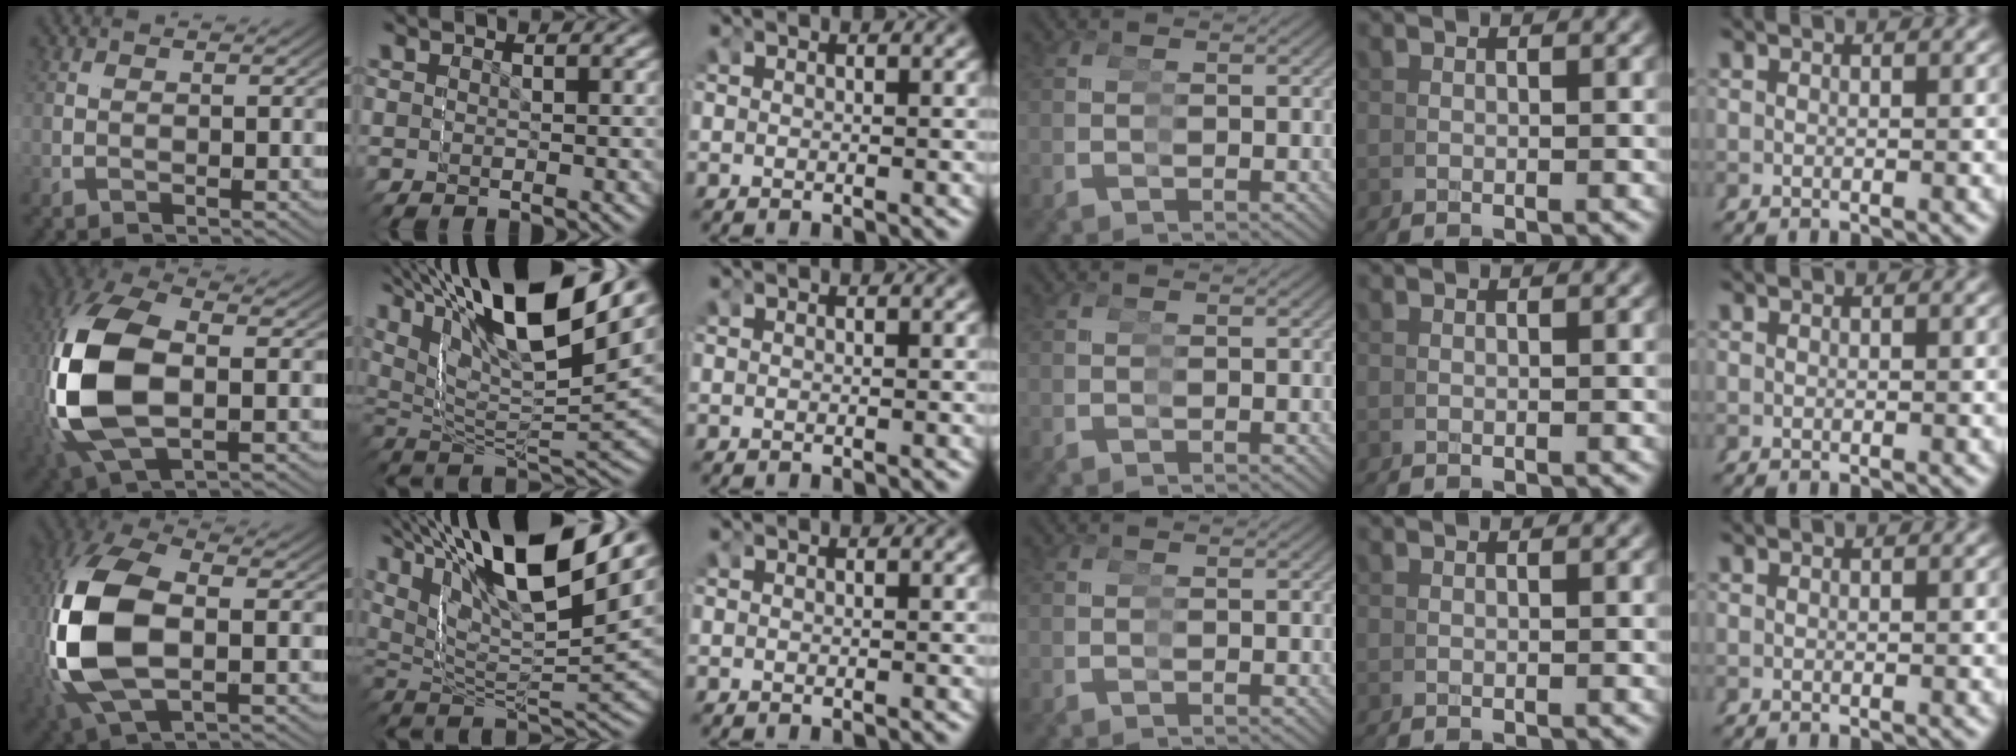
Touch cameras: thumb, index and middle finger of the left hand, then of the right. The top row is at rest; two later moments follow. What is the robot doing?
{"motion": "grasp_and_lifting", "object": "markers"}